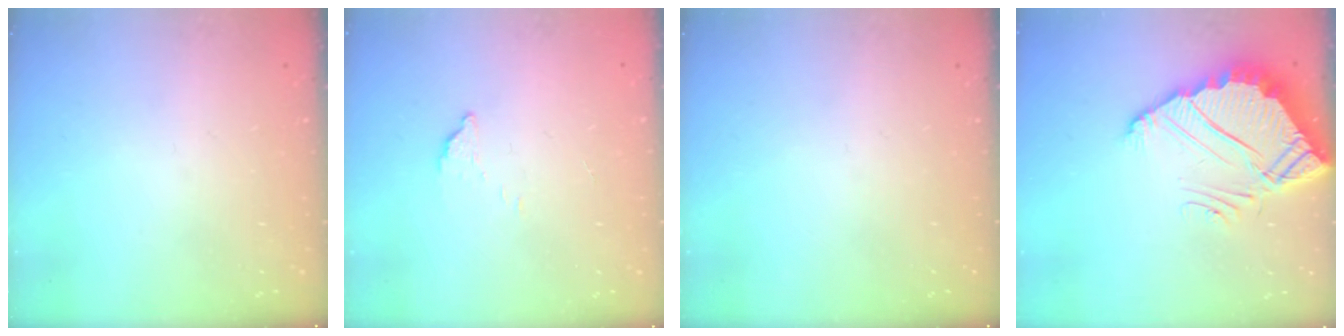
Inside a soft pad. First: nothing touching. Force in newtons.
{"total": 2.8, "press": 2.7, "slide": 0.3}
{"total": 0.0}
{"total": 8.3, "press": 8.3, "slide": 0.6}